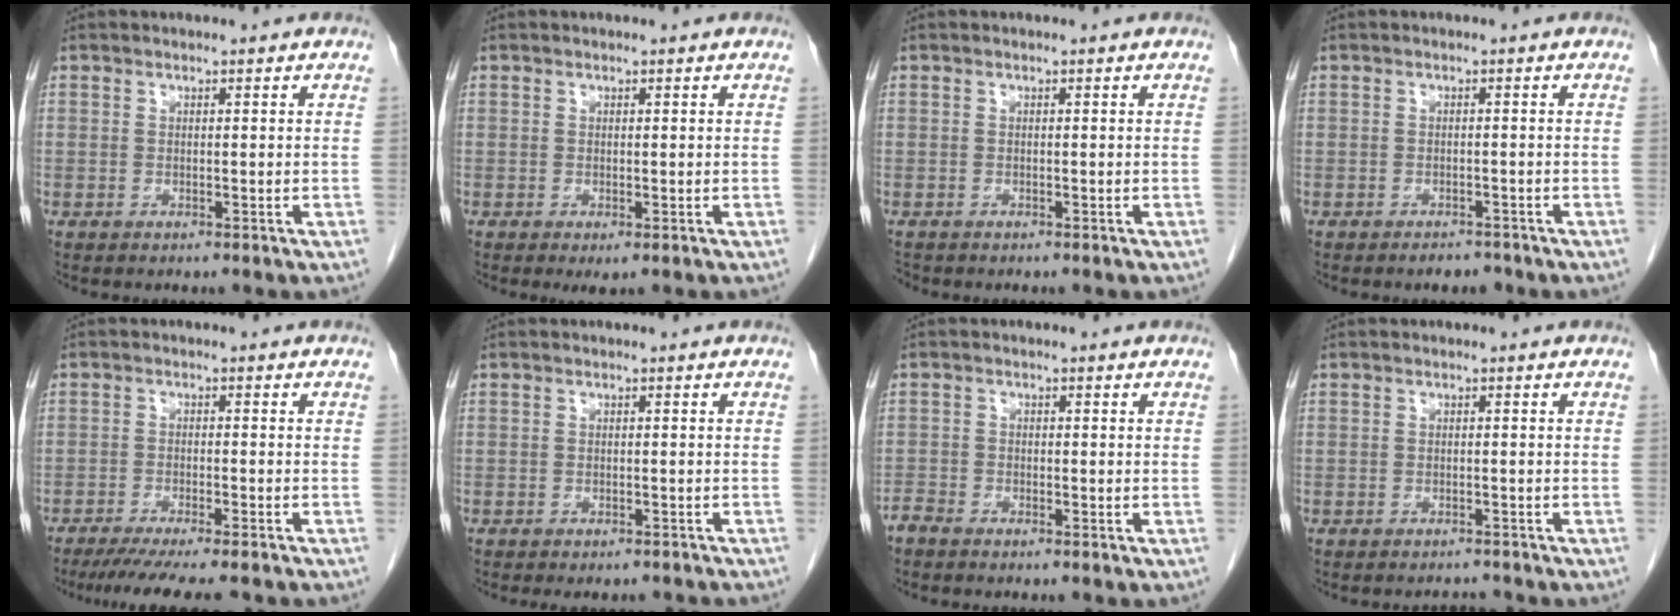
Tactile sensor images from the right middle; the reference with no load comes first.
{"total": 1.0, "force": [-0.2, 0.3, 0.9], "torque": [-0.015, -0.005, 0.003]}
{"total": 0.6, "force": [-0.6, 0.2, 0.0], "torque": [-0.005, -0.001, -0.013]}
{"total": 1.8, "force": [-1.6, 0.8, 0.6], "torque": [-0.010, 0.000, -0.017]}
{"total": 11.8, "force": [-10.2, 0.6, 5.9], "torque": [-0.075, -0.026, -0.146]}
{"total": 5.9, "force": [-5.4, 1.9, 1.6], "torque": [-0.011, -0.005, -0.060]}
{"total": 1.8, "force": [-1.7, 0.2, 0.4], "torque": [-0.009, -0.003, -0.035]}
{"total": 1.6, "force": [-1.6, 0.0, -0.2], "torque": [0.004, -0.008, -0.018]}